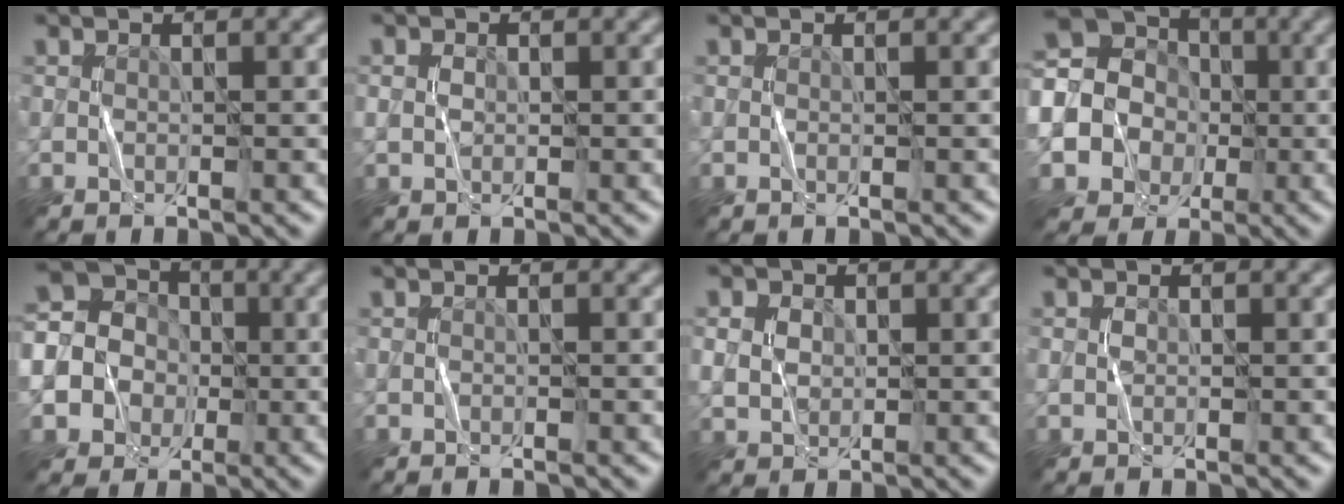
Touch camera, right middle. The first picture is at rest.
{"total": 1.6, "force": [0.4, 1.4, 0.8], "torque": [-0.020, 0.008, -0.001]}
{"total": 0.0}
{"total": 18.2, "force": [-1.2, 17.3, 5.3], "torque": [-0.170, 0.001, -0.065]}
{"total": 14.9, "force": [-1.5, 14.2, 4.3], "torque": [-0.156, 0.007, -0.062]}
{"total": 0.0}
{"total": 5.7, "force": [2.3, 4.5, 2.8], "torque": [-0.069, 0.029, 0.025]}
{"total": 0.6, "force": [0.1, 0.5, 0.2], "torque": [-0.005, 0.002, 0.001]}